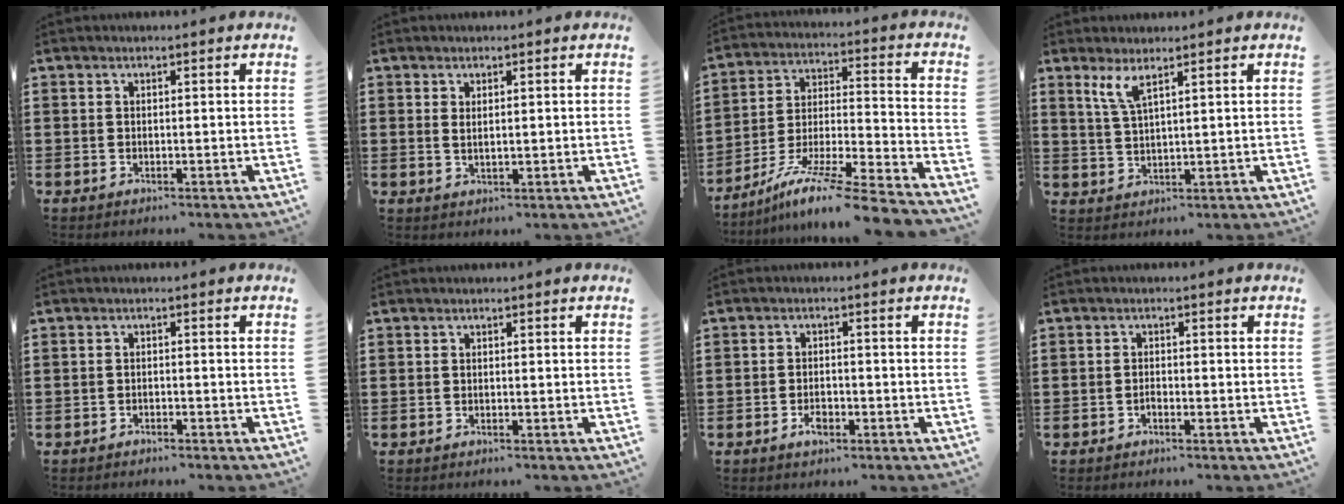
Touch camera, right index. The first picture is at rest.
{"total": 1.3, "force": [0.7, 0.3, 1.1], "torque": [-0.023, 0.000, 0.013]}
{"total": 11.3, "force": [-9.2, 0.1, 6.5], "torque": [-0.111, 0.006, -0.181]}
{"total": 3.4, "force": [2.3, 0.5, 2.5], "torque": [-0.056, 0.001, 0.041]}
{"total": 1.2, "force": [-1.1, 0.2, 0.1], "torque": [-0.006, 0.002, -0.024]}
{"total": 0.0}
{"total": 2.5, "force": [-1.2, 1.1, 1.9], "torque": [-0.037, -0.001, -0.021]}
{"total": 0.9, "force": [-0.6, 0.3, 0.5], "torque": [-0.014, -0.007, -0.009]}